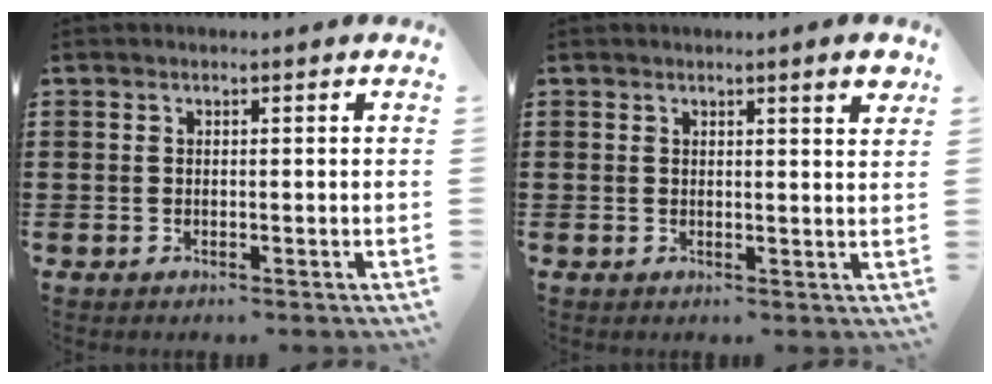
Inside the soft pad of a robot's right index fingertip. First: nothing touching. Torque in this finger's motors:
{"motor_torque": [0.14, -0.08, 0.10, 0.02]}